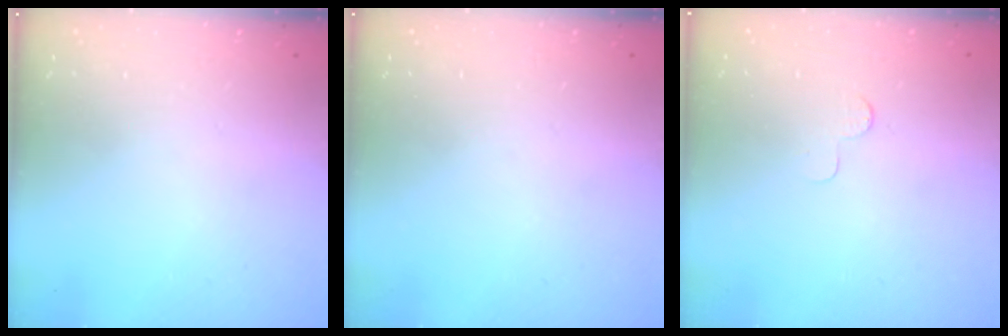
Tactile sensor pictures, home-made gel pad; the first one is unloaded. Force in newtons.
{"total": 0.0}
{"total": 2.5, "press": 2.5, "slide": 0.2}